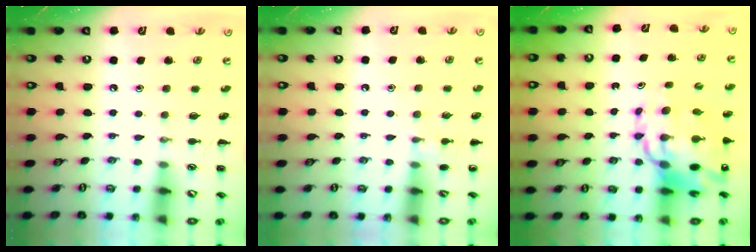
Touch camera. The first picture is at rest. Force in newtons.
{"total": 4.7, "press": 4.5, "slide": 1.3}
{"total": 16.1, "press": 15.4, "slide": 4.6}